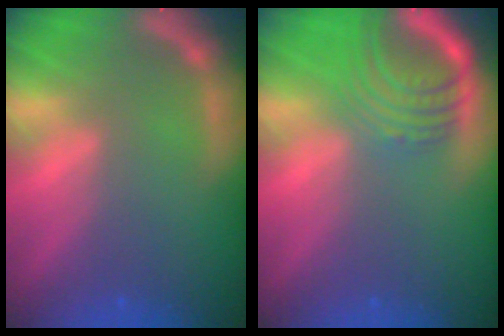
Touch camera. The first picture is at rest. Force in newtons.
{"total": 7.1}